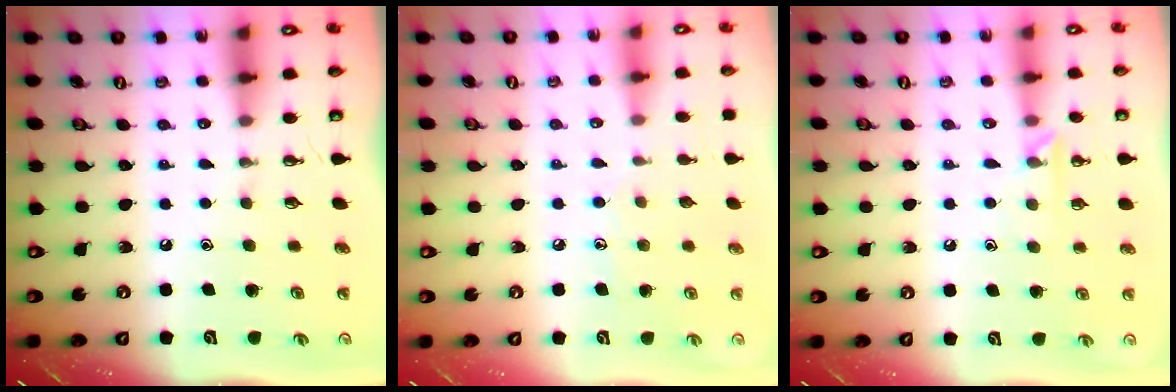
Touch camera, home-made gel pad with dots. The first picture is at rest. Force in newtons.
{"total": 5.3, "press": 5.3, "slide": 0.5}
{"total": 5.0, "press": 4.9, "slide": 0.7}